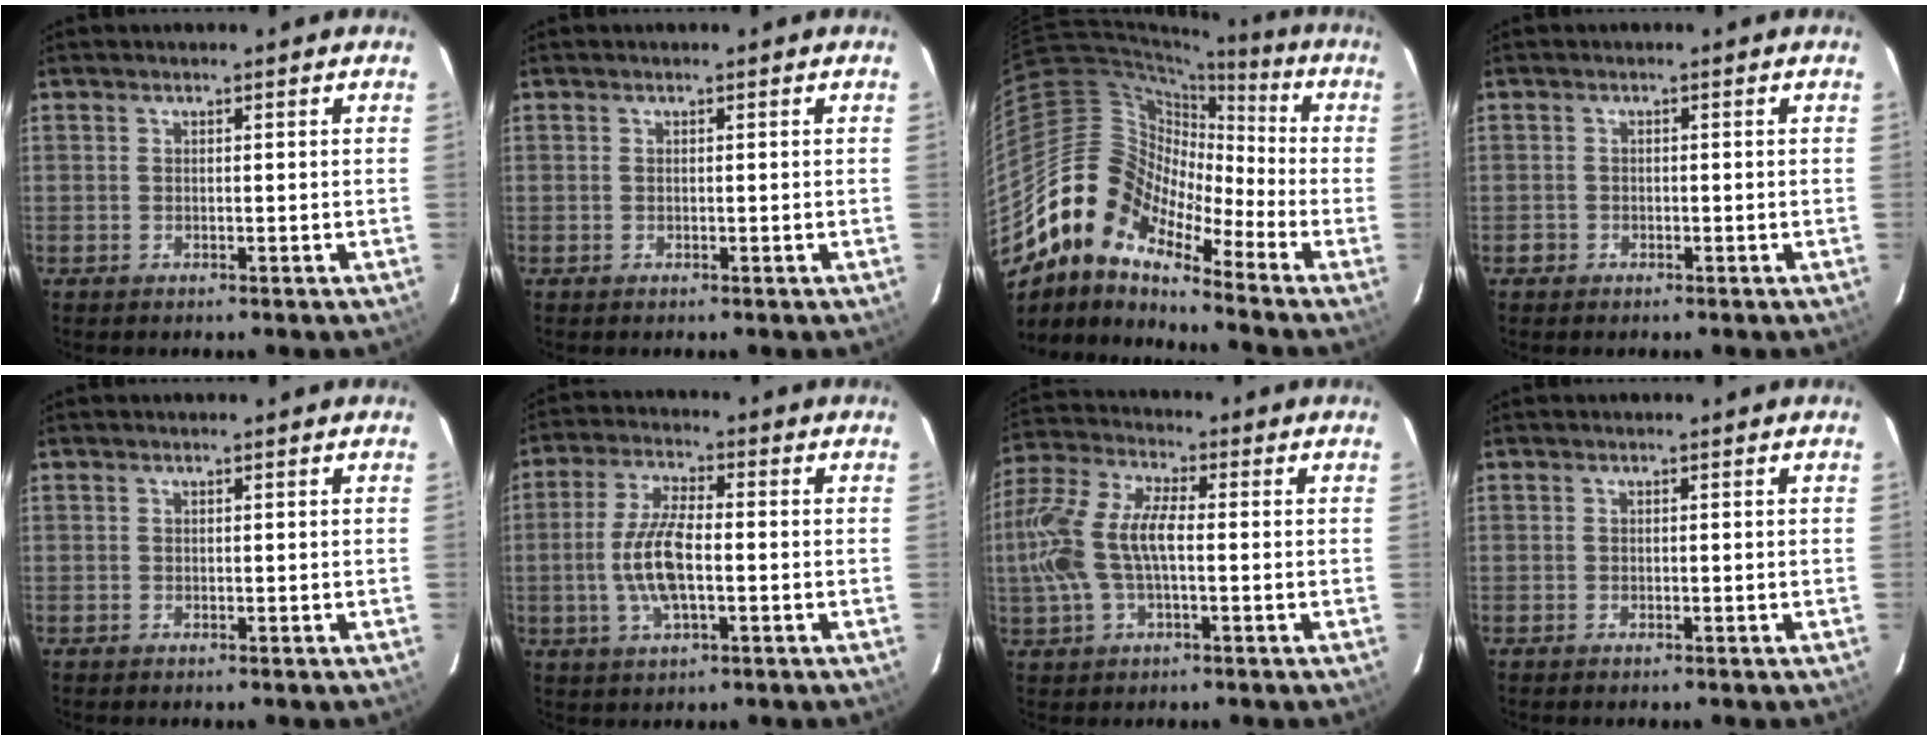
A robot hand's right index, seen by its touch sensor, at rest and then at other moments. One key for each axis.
{"total": 0.0}
{"total": 14.2, "fx": -10.7, "fy": 6.6, "fz": 6.8, "tx": -0.104, "ty": 0.014, "tz": -0.229}
{"total": 1.5, "fx": -0.8, "fy": 1.3, "fz": 0.0, "tx": -0.004, "ty": 0.005, "tz": -0.011}
{"total": 0.0}
{"total": 9.5, "fx": -1.7, "fy": 3.2, "fz": 8.8, "tx": -0.182, "ty": 0.002, "tz": -0.033}
{"total": 14.1, "fx": -1.2, "fy": 6.5, "fz": 12.5, "tx": -0.270, "ty": 0.013, "tz": -0.026}
{"total": 0.0}